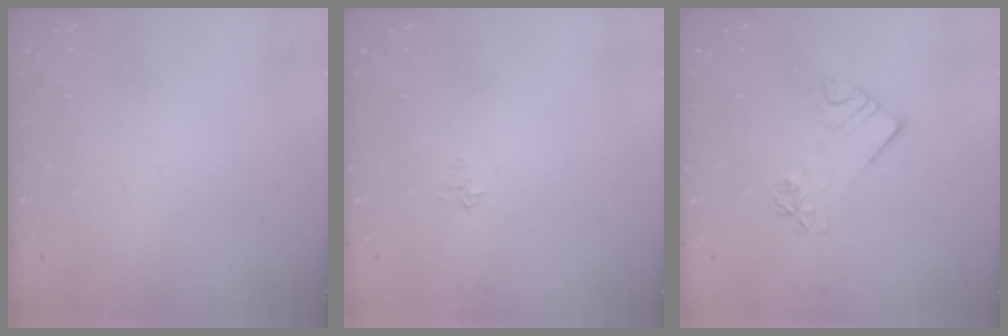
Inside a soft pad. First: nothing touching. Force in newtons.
{"total": 3.3, "press": 3.2, "slide": 0.4}
{"total": 9.4, "press": 9.4, "slide": 0.7}